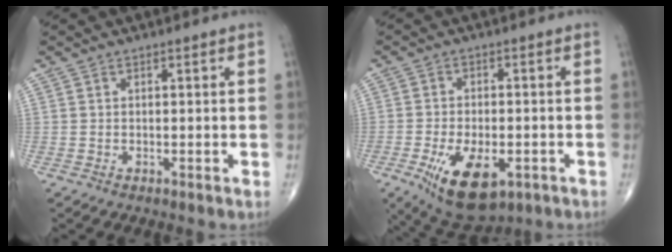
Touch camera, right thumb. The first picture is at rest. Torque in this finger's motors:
{"motor_torque": [0.30, 0.22, 0.59, 0.20, 0.16]}